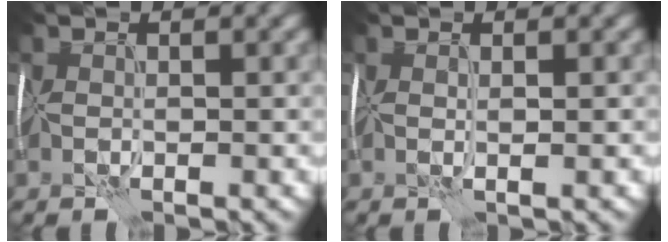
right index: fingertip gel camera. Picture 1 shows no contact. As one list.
[{"total": 1.1, "force": [0.7, 0.2, 0.9], "torque": [-0.003, 0.006, 0.012]}]